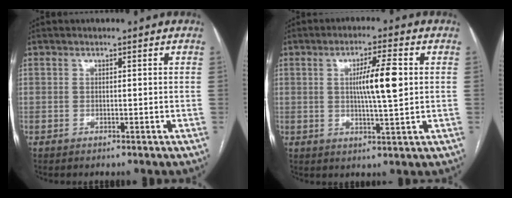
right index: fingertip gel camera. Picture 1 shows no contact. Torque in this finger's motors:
{"motor_torque": [0.25, -0.01, 0.19, 0.11]}